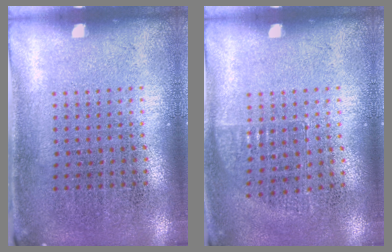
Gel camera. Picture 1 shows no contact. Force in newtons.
{"total": 0.7, "press": 0.6, "slide": 0.1}